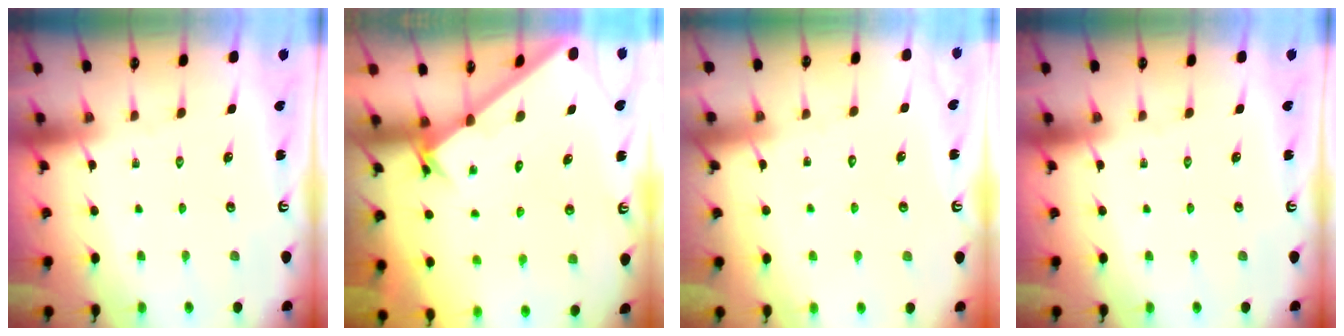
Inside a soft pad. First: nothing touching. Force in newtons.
{"total": 2.1, "press": 2.1, "slide": 0.2}
{"total": 3.5, "press": 3.4, "slide": 0.3}
{"total": 0.0}